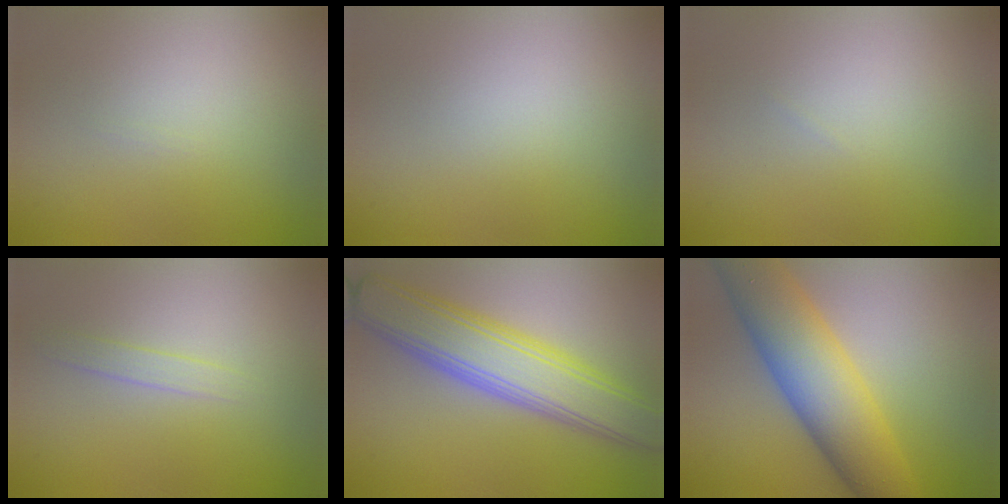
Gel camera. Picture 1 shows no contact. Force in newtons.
{"total": 0.0}
{"total": 0.0}
{"total": 1.1, "press": 1.1, "slide": 0.0}
{"total": 7.7, "press": 7.6, "slide": 0.5}
{"total": 9.4, "press": 9.4, "slide": 0.1}